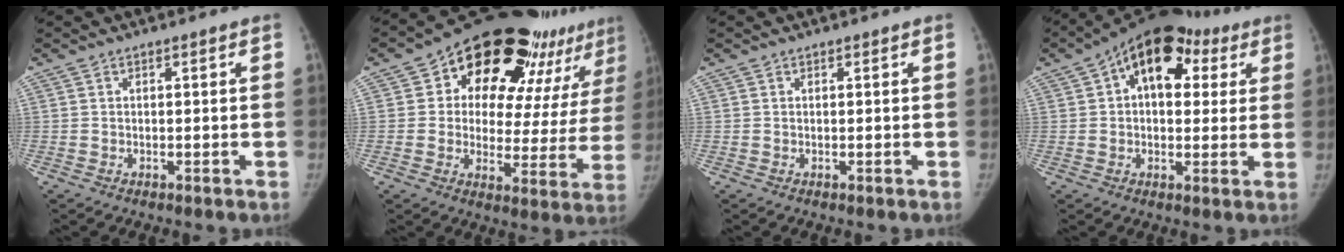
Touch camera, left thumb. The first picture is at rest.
{"total": 26.1, "force": [15.6, 12.1, 17.0], "torque": [-0.188, -0.040, 0.207]}
{"total": 0.0}
{"total": 15.7, "force": [5.6, 9.8, 10.8], "torque": [-0.110, 0.020, 0.074]}